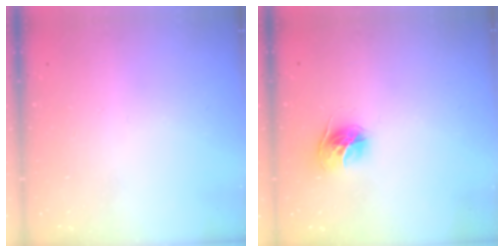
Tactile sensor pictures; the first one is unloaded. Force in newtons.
{"total": 11.1, "press": 11.1, "slide": 0.9}